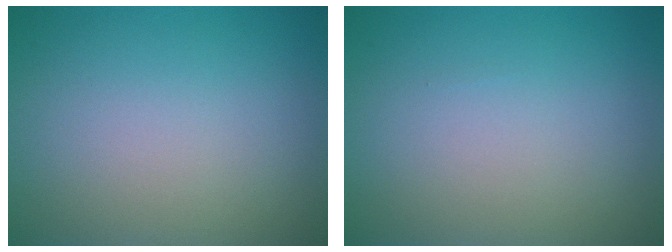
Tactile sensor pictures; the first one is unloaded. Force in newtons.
{"total": 0.0}